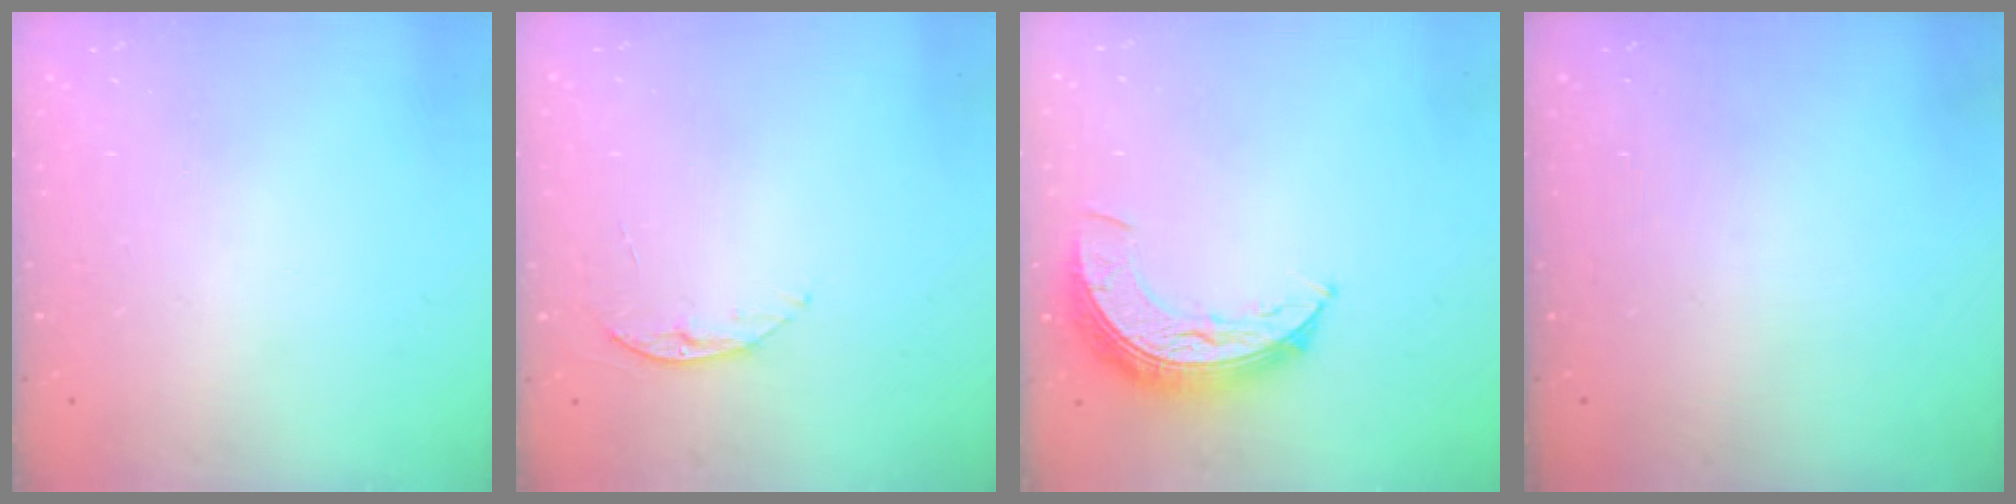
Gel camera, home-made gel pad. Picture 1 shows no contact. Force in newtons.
{"total": 6.4, "press": 6.3, "slide": 0.7}
{"total": 9.1, "press": 9.1, "slide": 0.6}
{"total": 0.0}